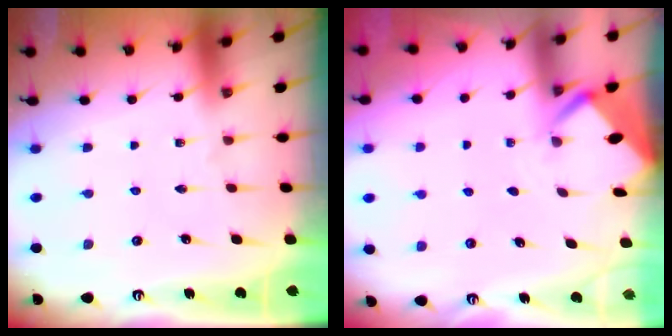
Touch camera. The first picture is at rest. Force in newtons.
{"total": 2.5, "press": 2.5, "slide": 0.2}